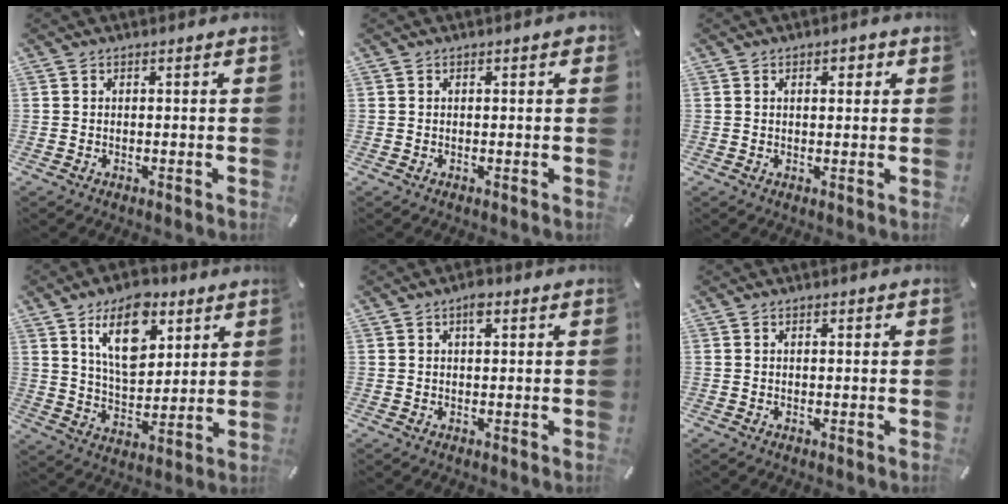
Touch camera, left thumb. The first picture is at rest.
{"total": 1.0, "force": [0.3, 0.5, 0.8], "torque": [-0.007, 0.001, 0.002]}
{"total": 2.5, "force": [0.8, 1.4, 1.9], "torque": [-0.023, 0.001, 0.007]}
{"total": 14.9, "force": [8.0, 8.6, 9.3], "torque": [-0.145, -0.026, 0.142]}
{"total": 3.1, "force": [1.4, 1.4, 2.3], "torque": [-0.034, -0.001, 0.020]}
{"total": 0.7, "force": [0.3, 0.4, 0.5], "torque": [-0.009, 0.003, 0.005]}